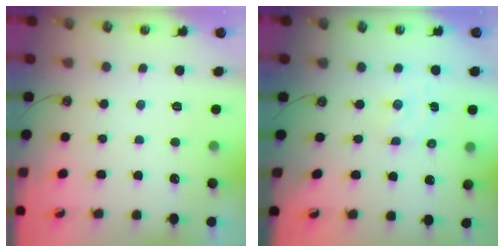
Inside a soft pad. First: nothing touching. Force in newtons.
{"total": 2.1, "press": 2.1, "slide": 0.5}